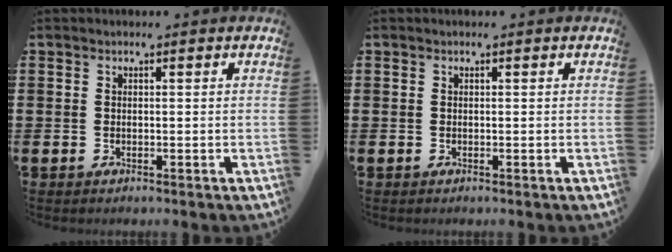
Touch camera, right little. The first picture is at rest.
{"total": 0.0}